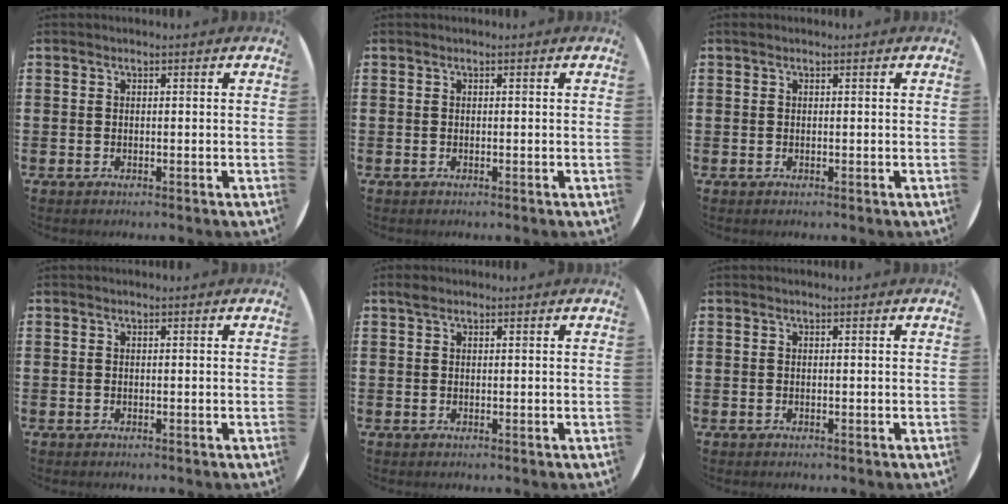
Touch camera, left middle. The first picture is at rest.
{"total": 0.0}
{"total": 0.0}
{"total": 0.0}
{"total": 0.9, "force": [0.7, 0.5, 0.3], "torque": [-0.001, 0.000, 0.011]}
{"total": 0.0}